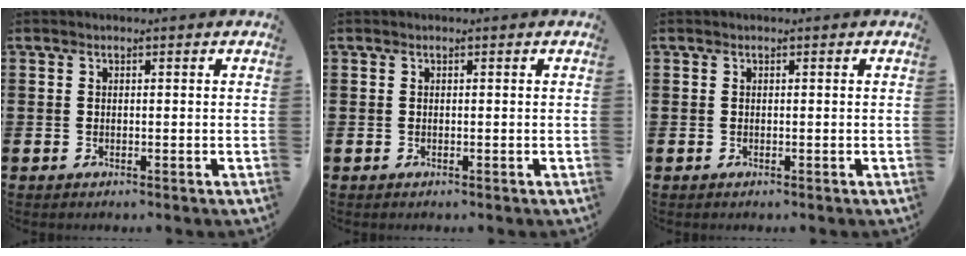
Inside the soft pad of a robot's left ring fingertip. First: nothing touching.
{"total": 0.0}
{"total": 0.0}